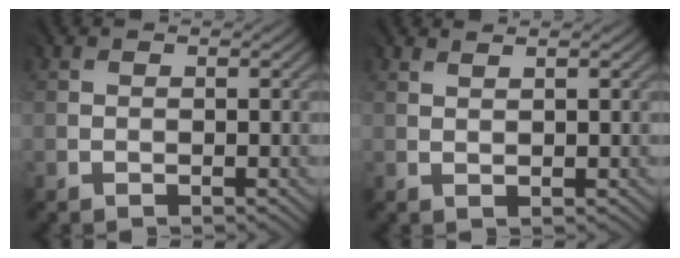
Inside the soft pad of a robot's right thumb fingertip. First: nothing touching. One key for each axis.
{"total": 0.9, "fx": 0.8, "fy": -0.4, "fz": 0.1, "tx": -0.003, "ty": 0.004, "tz": 0.020}